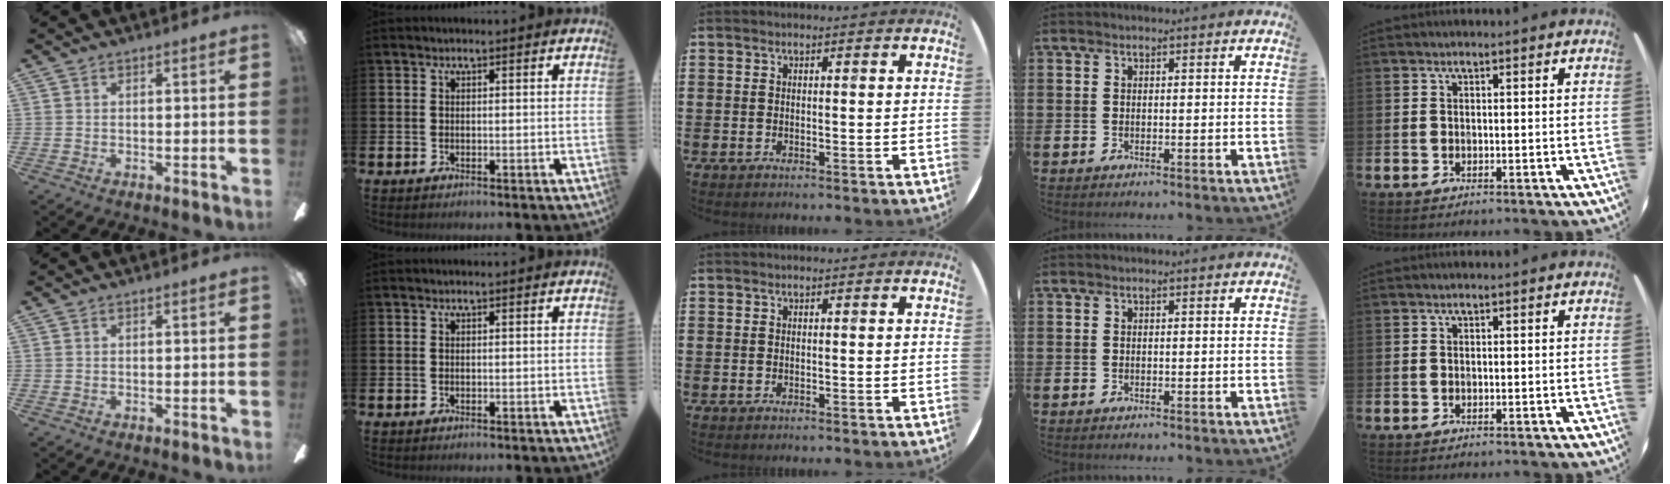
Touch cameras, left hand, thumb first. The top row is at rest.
{}